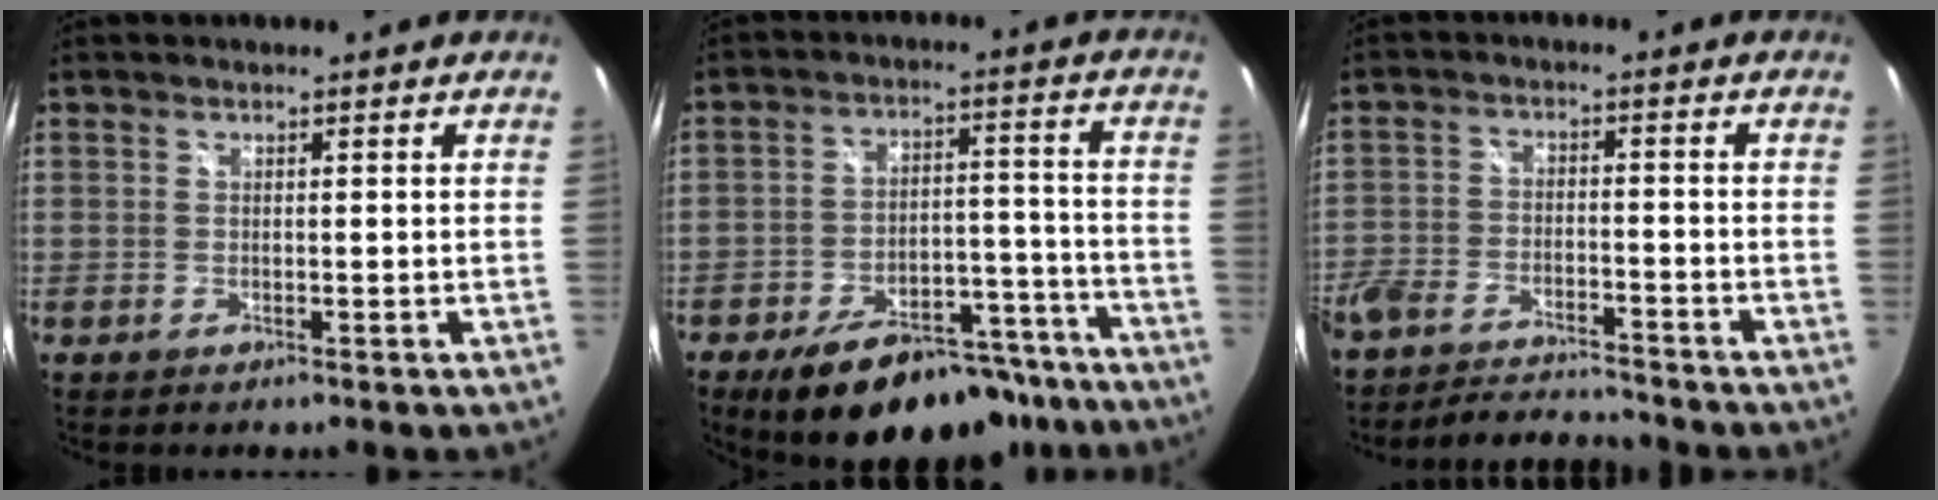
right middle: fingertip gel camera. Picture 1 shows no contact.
{"total": 19.2, "force": [-14.8, 8.3, 9.0], "torque": [-0.154, 0.024, -0.189]}
{"total": 12.1, "force": [-10.8, 3.3, 4.2], "torque": [-0.116, -0.010, -0.182]}